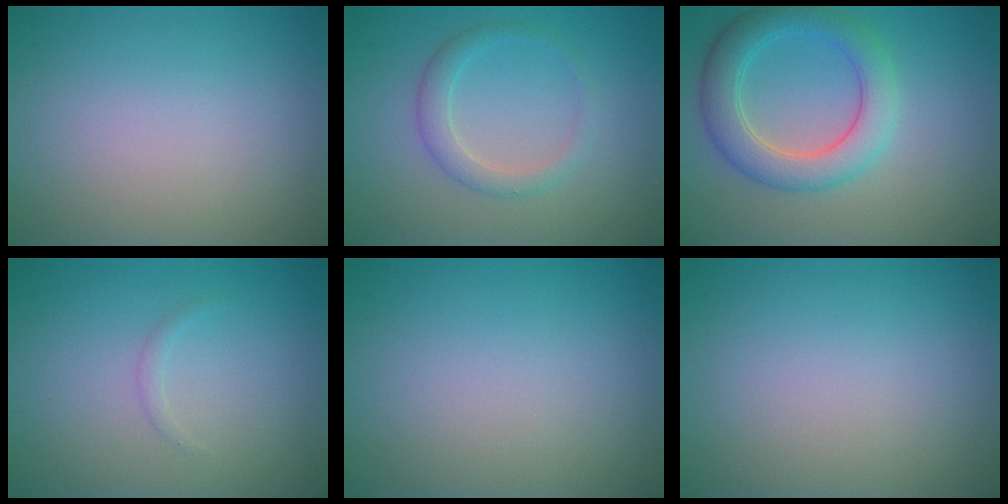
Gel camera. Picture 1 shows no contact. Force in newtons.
{"total": 2.1, "press": 2.1, "slide": 0.1}
{"total": 5.0, "press": 5.0, "slide": 0.5}
{"total": 0.5, "press": 0.5, "slide": 0.0}
{"total": 0.0}
{"total": 0.0}